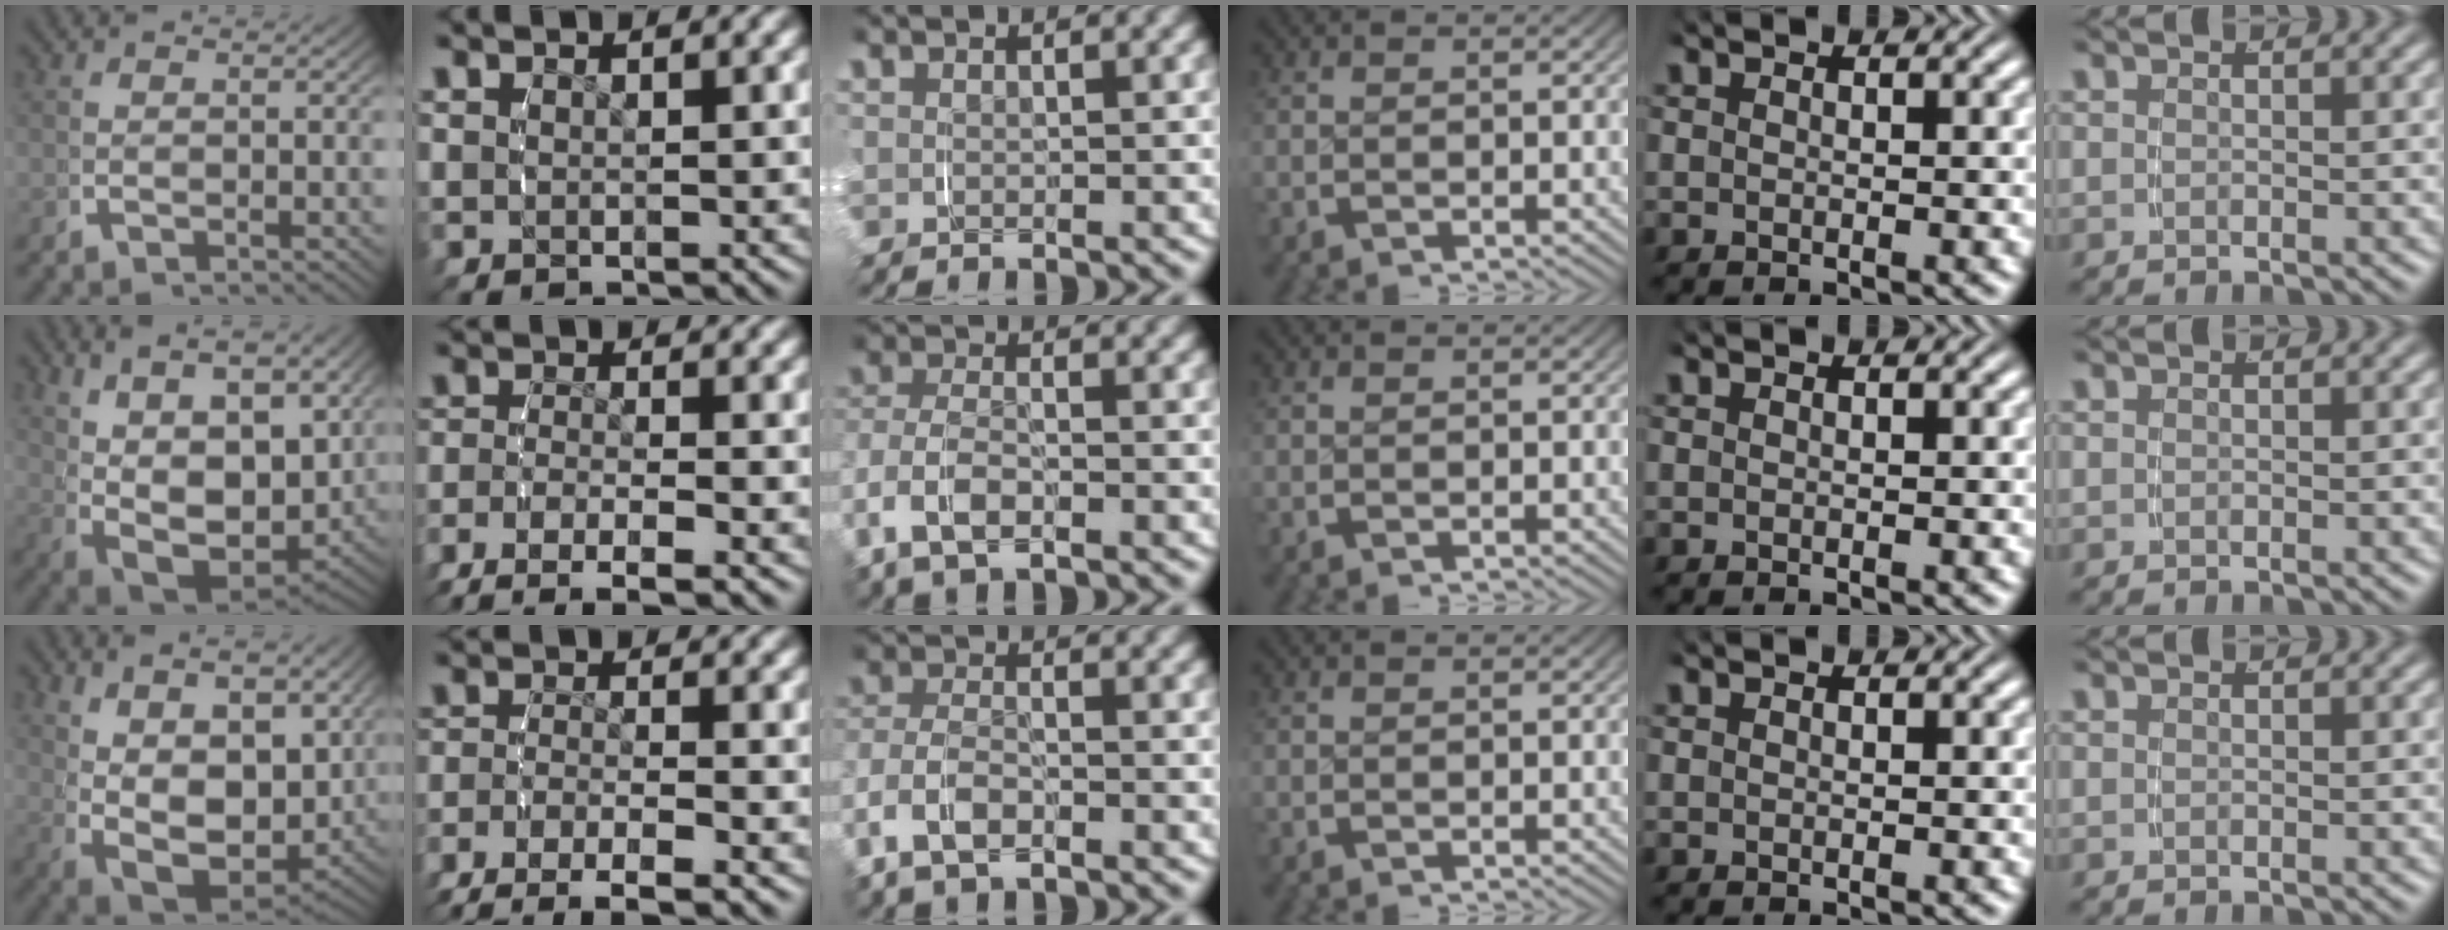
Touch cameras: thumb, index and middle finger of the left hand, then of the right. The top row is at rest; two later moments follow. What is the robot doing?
{"motion": "grasp_and_lifting", "object": "shirt"}